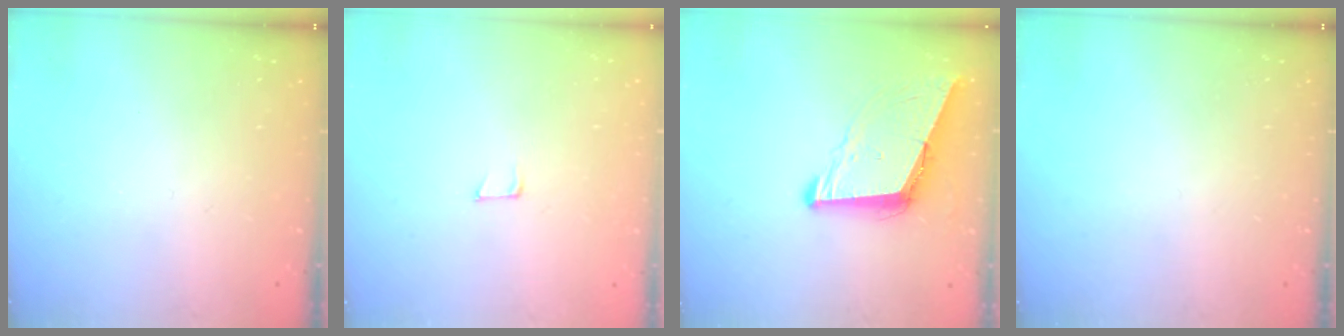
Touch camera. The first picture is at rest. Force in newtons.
{"total": 4.1, "press": 4.0, "slide": 1.1}
{"total": 8.9, "press": 8.1, "slide": 3.6}
{"total": 0.0}